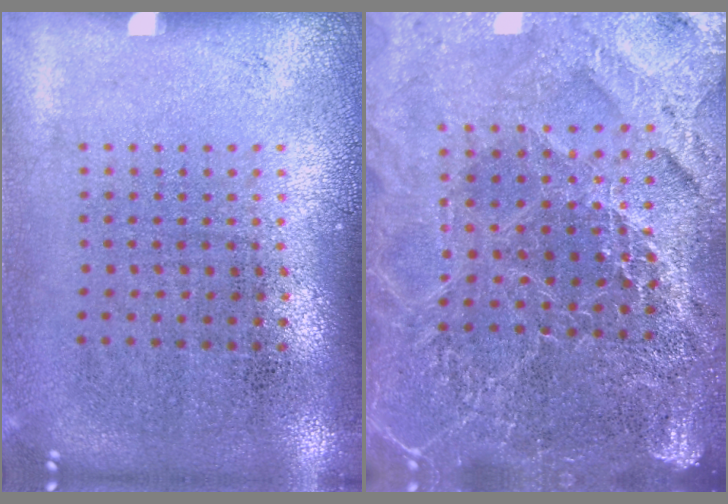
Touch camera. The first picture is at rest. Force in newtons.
{"total": 5.1, "press": 4.6, "slide": 2.3}